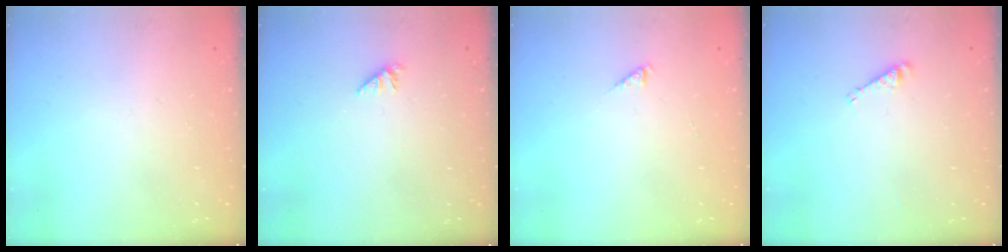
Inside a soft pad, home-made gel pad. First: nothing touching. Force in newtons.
{"total": 0.0}
{"total": 0.0}
{"total": 3.2, "press": 3.2, "slide": 0.4}